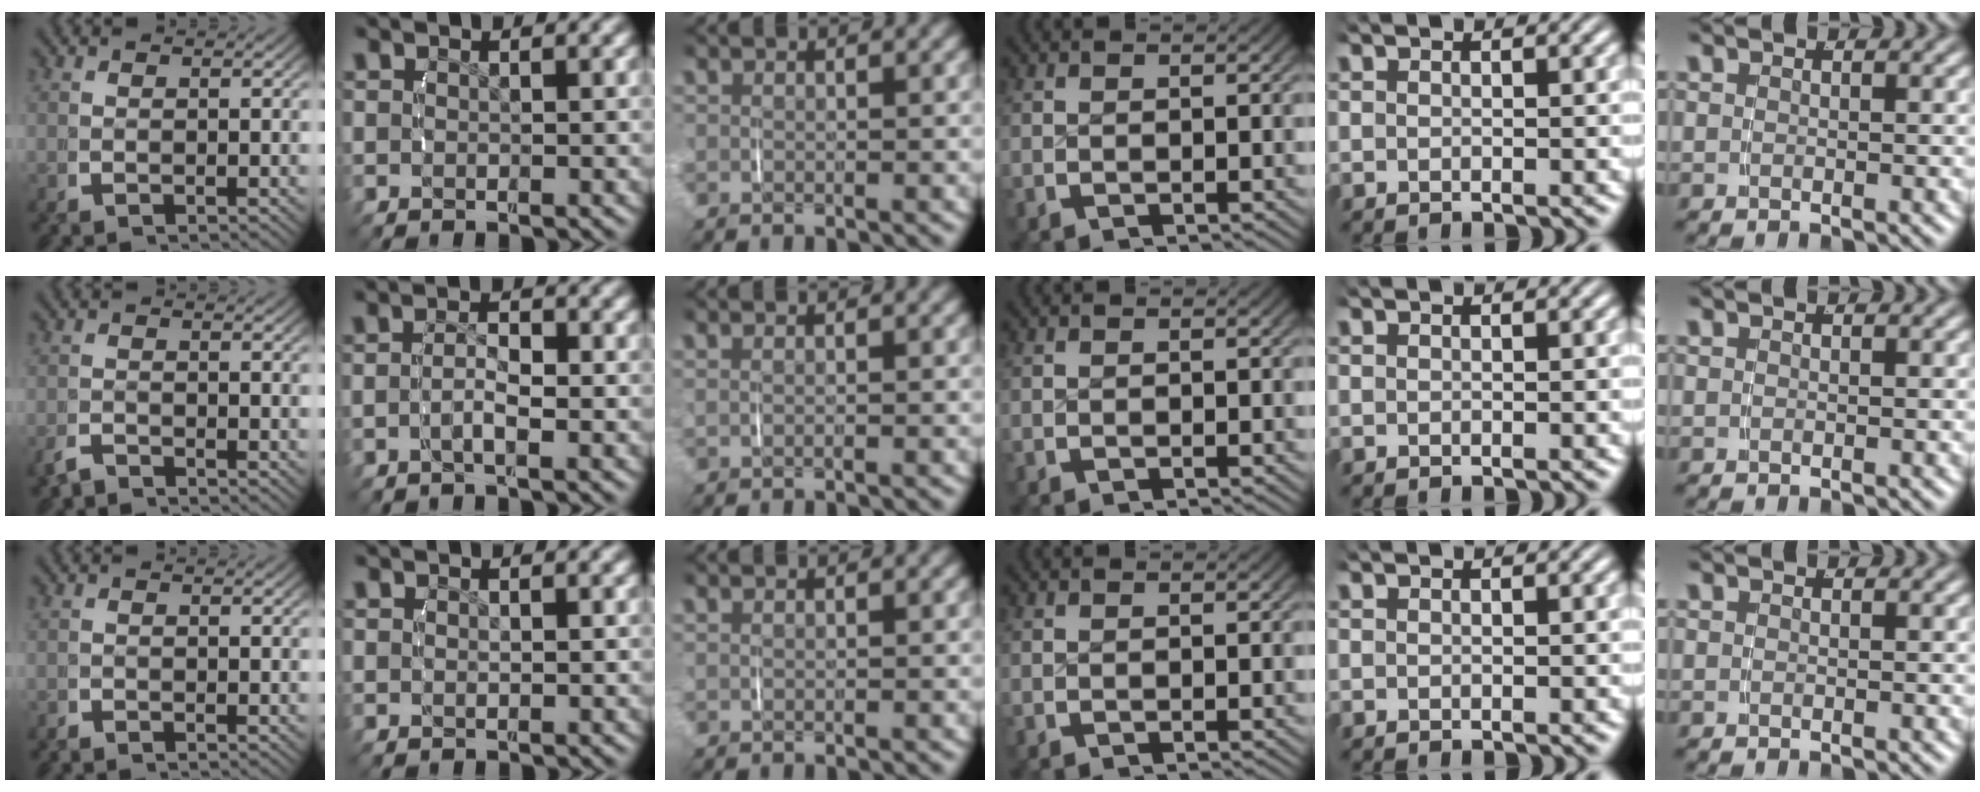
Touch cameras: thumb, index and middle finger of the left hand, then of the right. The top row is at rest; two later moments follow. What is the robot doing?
{"motion": "lift_and_place", "object": "toothpaste"}